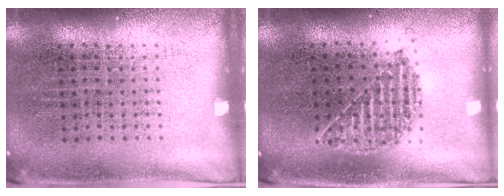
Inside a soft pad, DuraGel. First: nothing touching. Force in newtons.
{"total": 1.1, "press": 1.0, "slide": 0.5}